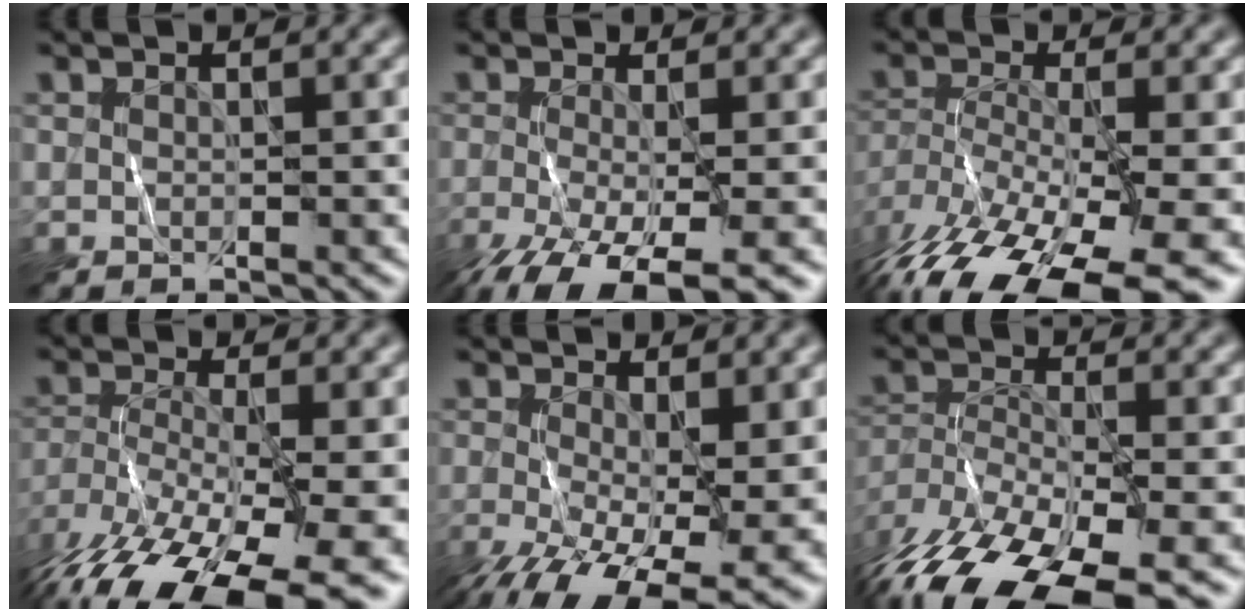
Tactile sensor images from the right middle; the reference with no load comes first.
{"total": 8.9, "force": [-4.6, 2.9, 7.0], "torque": [-0.140, -0.037, -0.070]}
{"total": 15.9, "force": [-10.1, 5.8, 10.9], "torque": [-0.223, -0.047, -0.142]}
{"total": 15.2, "force": [-9.7, 5.3, 10.5], "torque": [-0.206, -0.039, -0.138]}
{"total": 12.5, "force": [-4.1, 5.6, 10.4], "torque": [-0.191, -0.042, -0.054]}
{"total": 13.5, "force": [-9.5, 4.4, 8.5], "torque": [-0.183, -0.030, -0.155]}